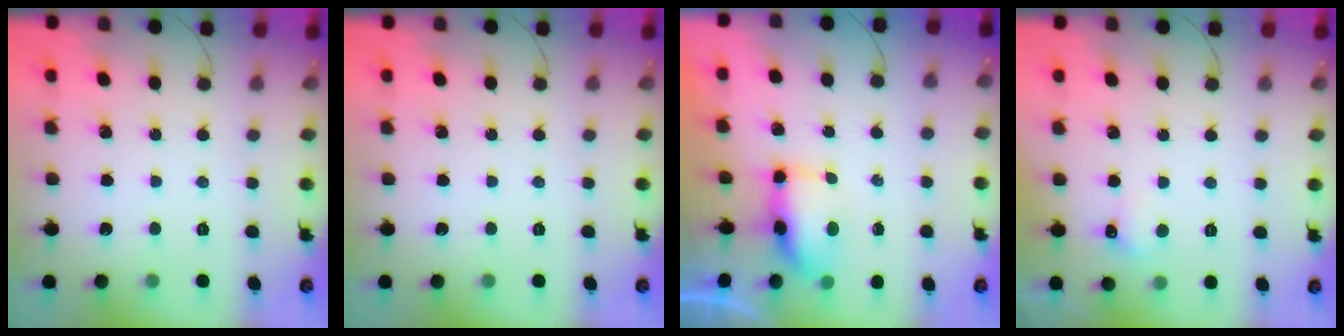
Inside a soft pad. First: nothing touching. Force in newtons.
{"total": 0.0}
{"total": 6.7, "press": 6.7, "slide": 0.5}
{"total": 3.9, "press": 3.7, "slide": 1.1}